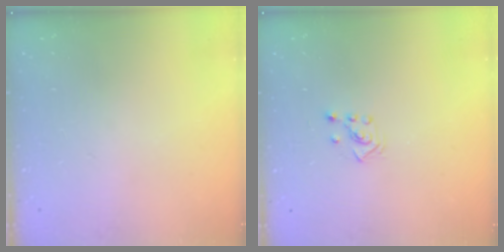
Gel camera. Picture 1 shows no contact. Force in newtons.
{"total": 2.3, "press": 2.2, "slide": 0.7}